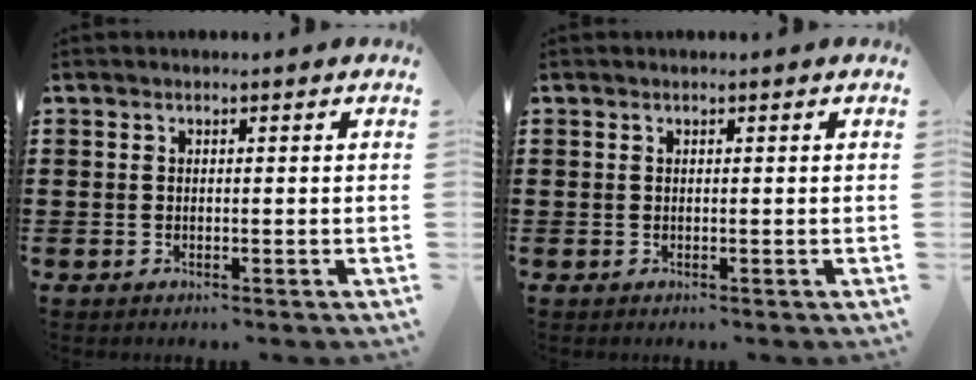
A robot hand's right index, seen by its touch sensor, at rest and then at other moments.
{"total": 0.0}